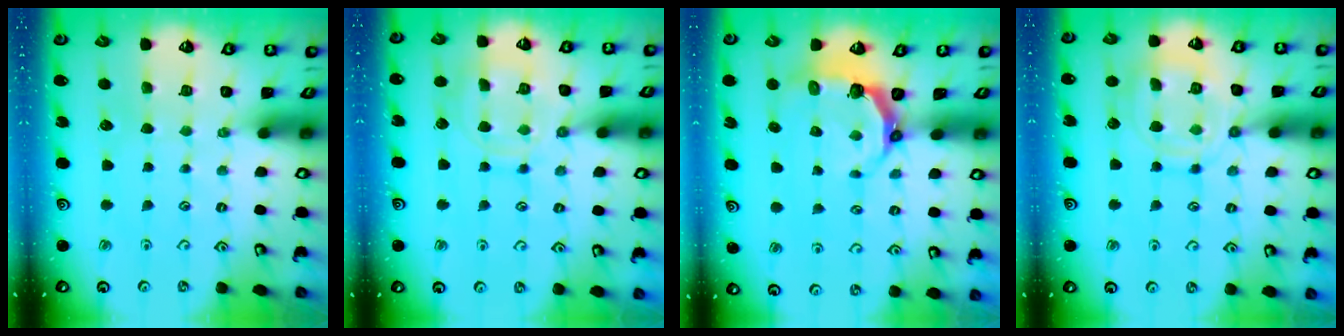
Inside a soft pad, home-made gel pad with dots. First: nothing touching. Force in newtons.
{"total": 11.5, "press": 11.4, "slide": 1.0}
{"total": 5.4, "press": 4.1, "slide": 3.5}
{"total": 13.4, "press": 13.4, "slide": 1.2}